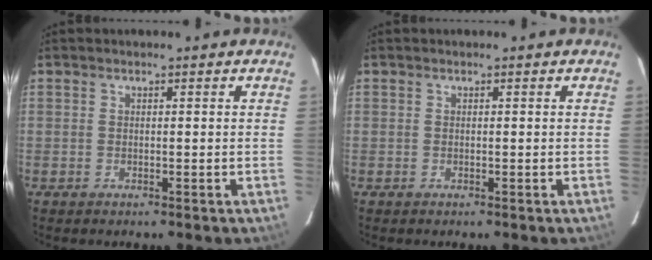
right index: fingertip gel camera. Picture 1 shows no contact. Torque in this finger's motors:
{"motor_torque": [0.00, 0.00, 0.03, 0.00]}